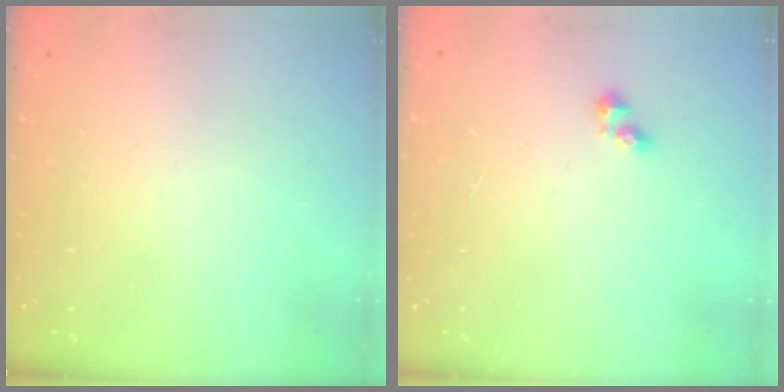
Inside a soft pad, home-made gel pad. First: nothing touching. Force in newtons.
{"total": 2.5, "press": 2.5, "slide": 0.3}